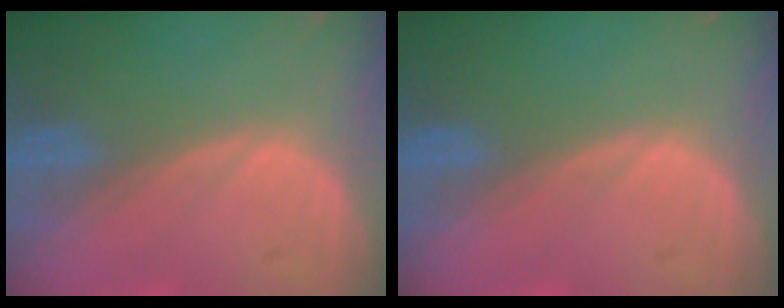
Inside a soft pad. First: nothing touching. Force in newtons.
{"total": 0.0}